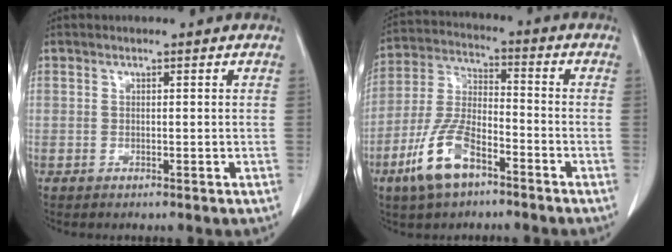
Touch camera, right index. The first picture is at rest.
{"total": 11.0, "force": [-6.3, 4.2, 8.0], "torque": [-0.183, 0.000, -0.120]}